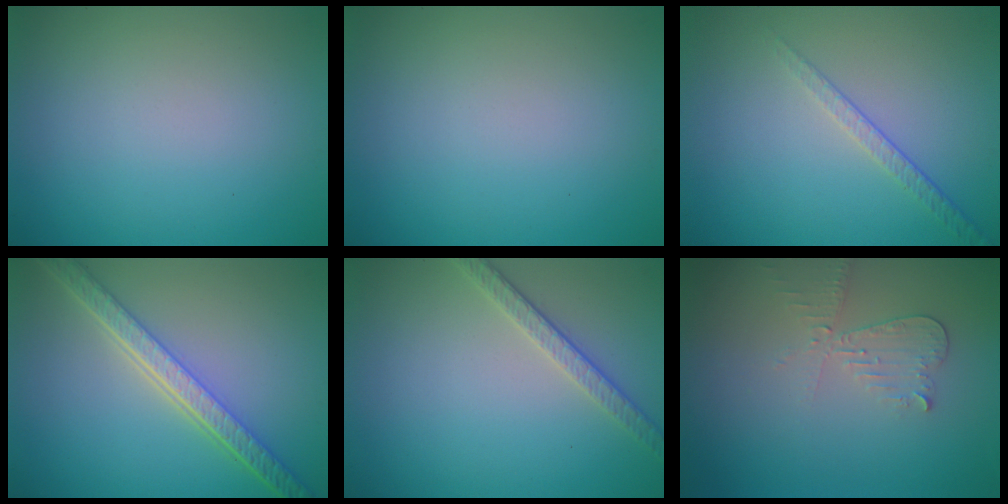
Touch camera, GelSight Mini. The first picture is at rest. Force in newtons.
{"total": 0.0}
{"total": 1.6, "press": 1.0, "slide": 1.3}
{"total": 5.7, "press": 4.4, "slide": 3.6}
{"total": 2.6, "press": 2.5, "slide": 0.8}
{"total": 2.2, "press": 2.2, "slide": 0.2}